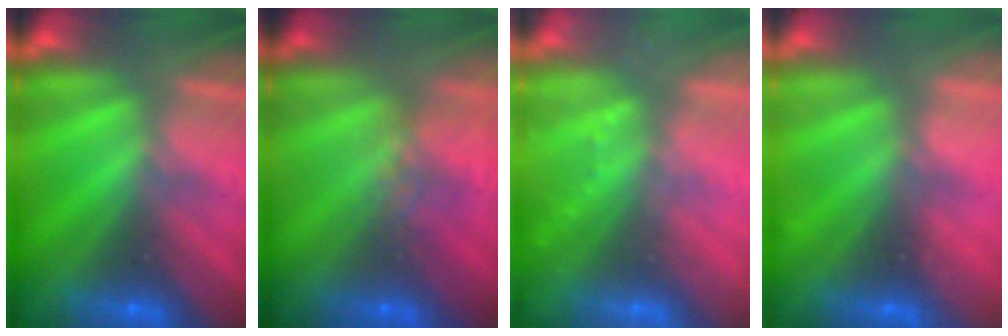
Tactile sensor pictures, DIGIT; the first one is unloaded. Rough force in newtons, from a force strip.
{"total": 4.2}
{"total": 2.2}
{"total": 2.3}